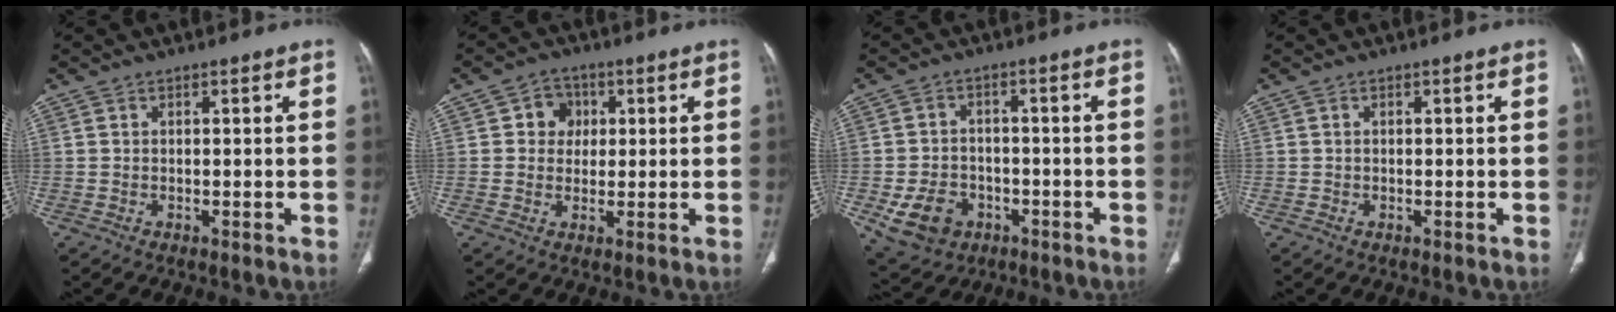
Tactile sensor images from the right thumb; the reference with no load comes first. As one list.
[{"total": 5.2, "force": [1.1, 4.7, 1.9], "torque": [0.003, 0.006, 0.011]}, {"total": 9.0, "force": [-3.5, 7.0, 4.4], "torque": [-0.067, 0.019, -0.048]}, {"total": 0.0}]